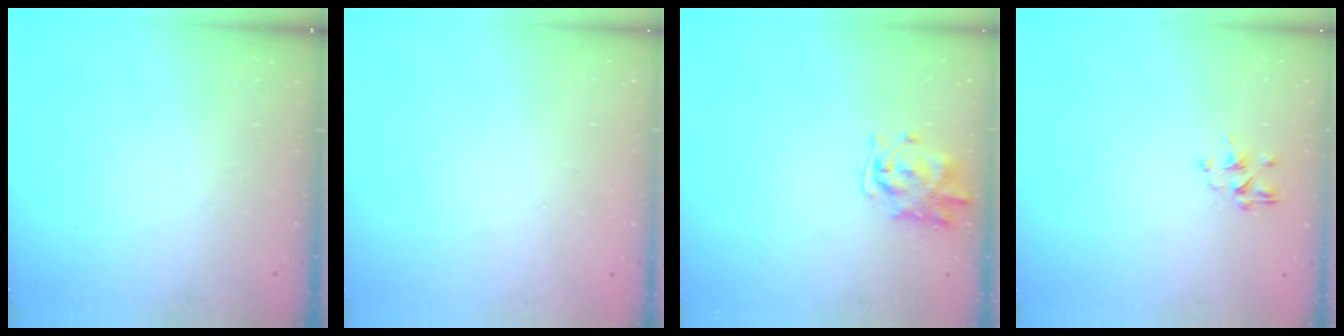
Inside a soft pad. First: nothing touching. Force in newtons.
{"total": 1.8, "press": 1.8, "slide": 0.2}
{"total": 1.7, "press": 1.6, "slide": 0.1}
{"total": 2.4, "press": 2.2, "slide": 1.0}